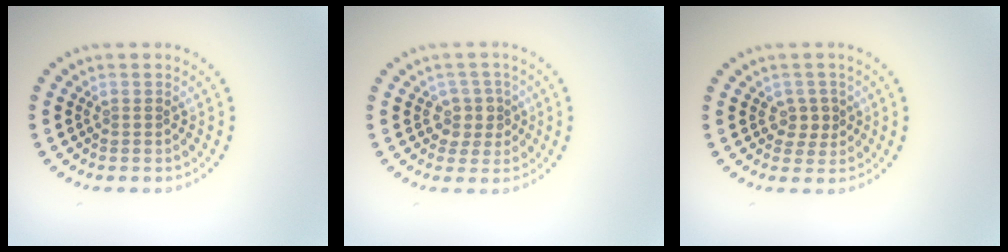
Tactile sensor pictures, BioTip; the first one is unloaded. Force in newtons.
{"total": 2.2, "press": 2.0, "slide": 1.0}
{"total": 1.7, "press": 1.5, "slide": 0.8}